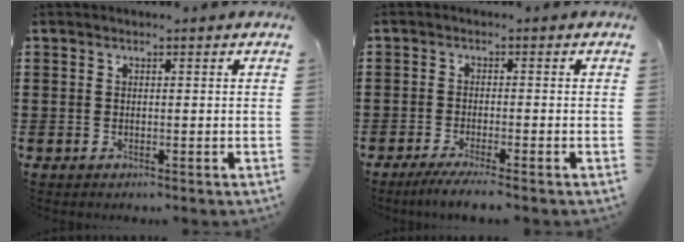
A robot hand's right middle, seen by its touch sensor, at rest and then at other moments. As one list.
[{"total": 2.5, "force": [-2.0, -0.4, 1.4], "torque": [-0.029, -0.005, -0.039]}]